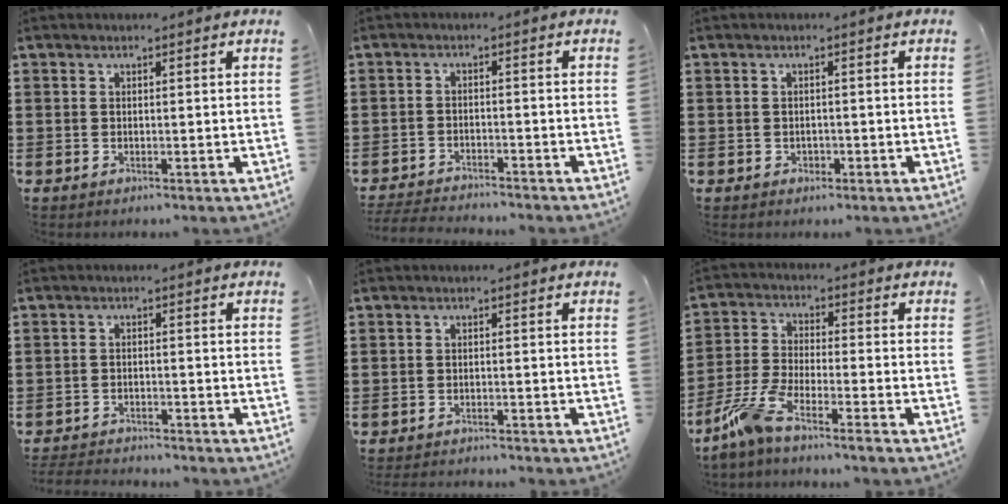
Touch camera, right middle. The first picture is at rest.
{"total": 3.3, "force": [-3.3, 0.2, 0.2], "torque": [-0.014, -0.003, -0.073]}
{"total": 0.7, "force": [-0.3, 0.6, 0.2], "torque": [-0.007, 0.001, -0.007]}
{"total": 2.9, "force": [-2.9, 0.2, 0.0], "torque": [-0.005, -0.003, -0.062]}
{"total": 1.6, "force": [-1.6, 0.0, 0.0], "torque": [-0.004, 0.001, -0.034]}
{"total": 6.7, "force": [-5.5, 0.2, 3.8], "torque": [-0.101, -0.019, -0.112]}